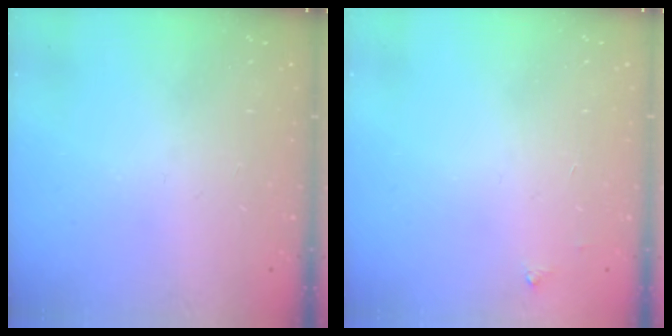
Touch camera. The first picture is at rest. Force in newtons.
{"total": 2.5, "press": 2.5, "slide": 0.4}